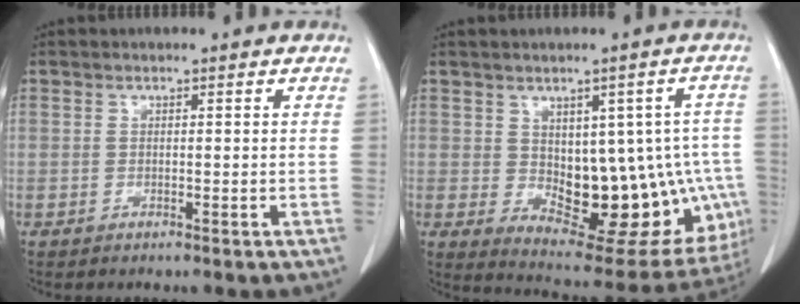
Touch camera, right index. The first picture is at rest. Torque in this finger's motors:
{"motor_torque": [1.32, -0.48, 0.30, 0.05]}